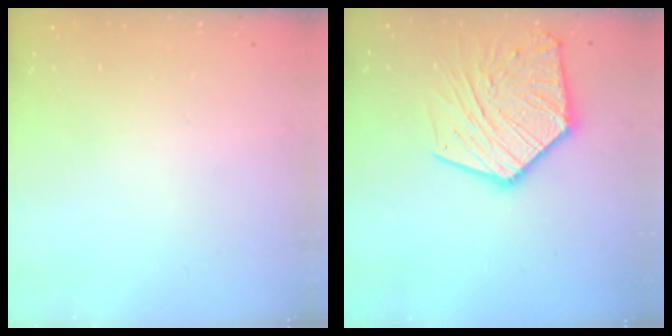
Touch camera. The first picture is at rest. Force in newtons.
{"total": 19.0, "press": 18.9, "slide": 2.0}